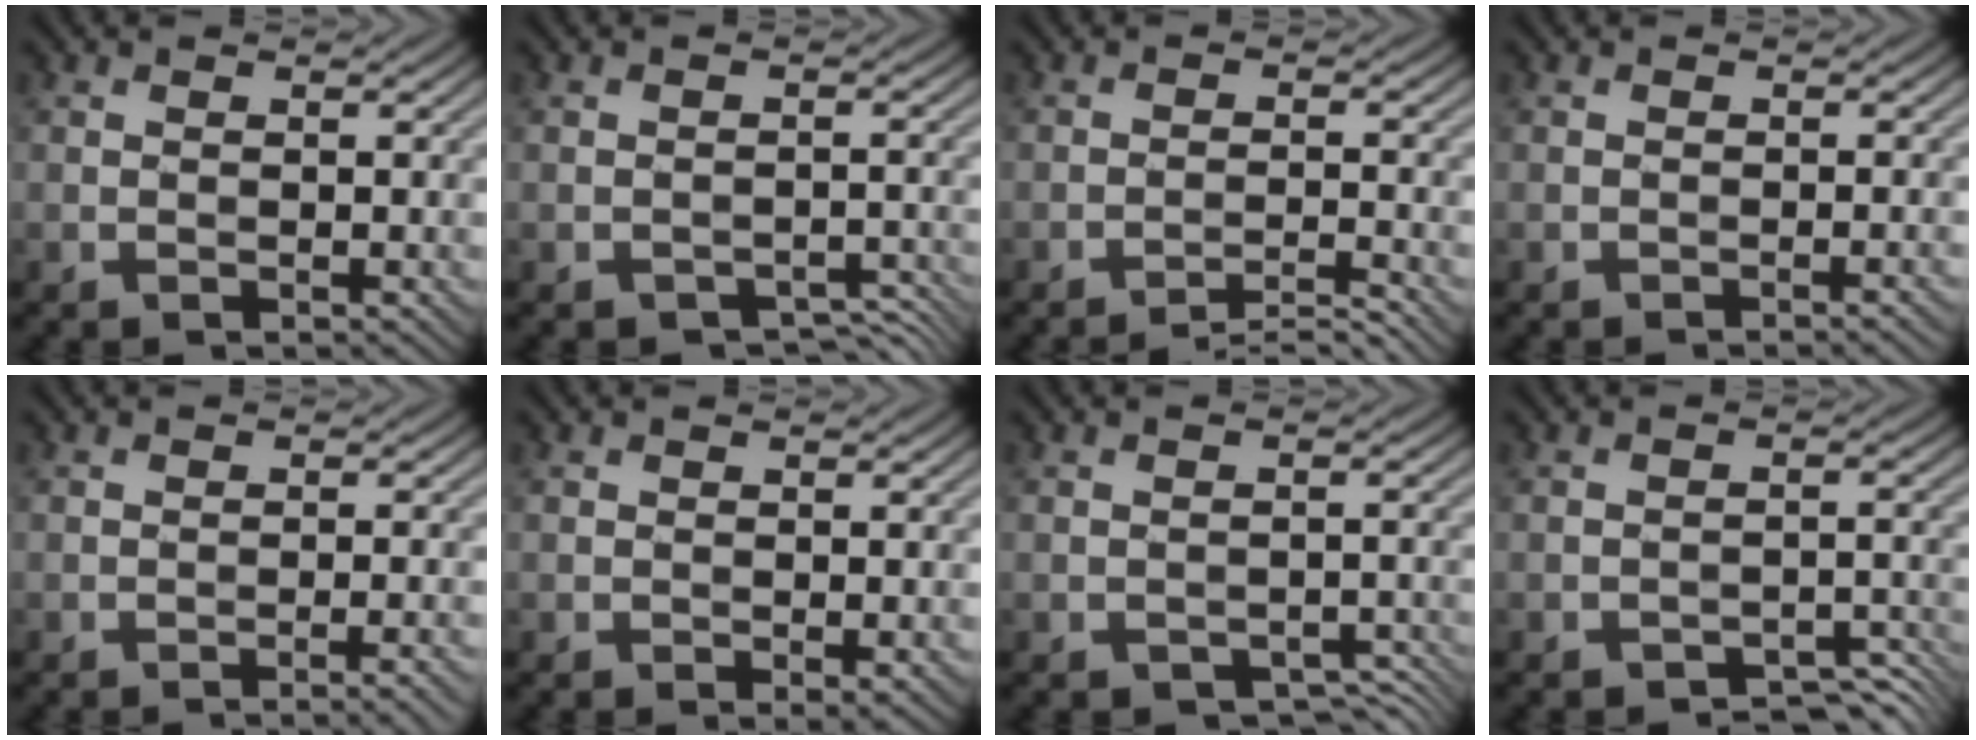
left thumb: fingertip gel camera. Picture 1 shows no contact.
{"total": 2.0, "force": [-1.9, 0.7, 0.5], "torque": [-0.015, -0.002, -0.024]}
{"total": 3.2, "force": [-3.0, -0.5, 0.9], "torque": [-0.008, 0.012, -0.063]}
{"total": 0.9, "force": [-0.7, -0.6, -0.3], "torque": [0.003, 0.003, -0.015]}
{"total": 1.1, "force": [-0.9, -0.5, 0.5], "torque": [-0.010, 0.004, -0.020]}
{"total": 0.7, "force": [0.1, 0.3, 0.7], "torque": [-0.011, -0.002, 0.002]}
{"total": 2.0, "force": [-1.7, 0.8, 0.7], "torque": [-0.016, -0.006, -0.021]}
{"total": 2.8, "force": [-2.7, 0.4, 0.5], "torque": [-0.005, 0.007, -0.038]}